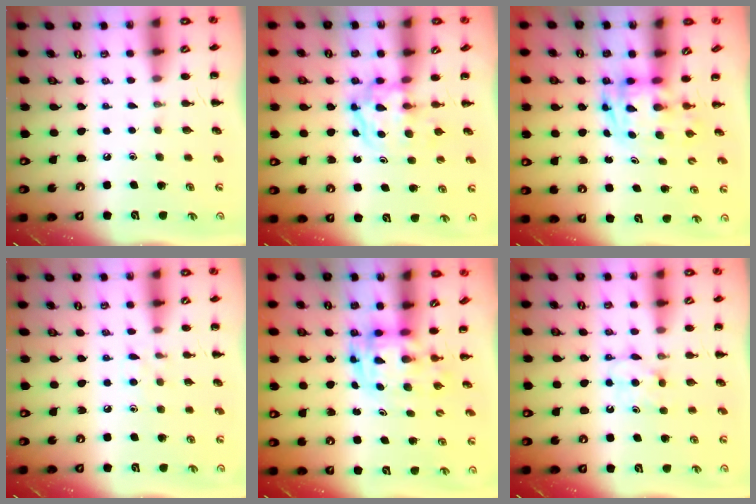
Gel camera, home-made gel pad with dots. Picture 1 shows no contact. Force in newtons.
{"total": 3.9, "press": 3.8, "slide": 0.5}
{"total": 2.7, "press": 2.7, "slide": 0.5}
{"total": 5.3, "press": 4.9, "slide": 2.0}
{"total": 3.0, "press": 3.0, "slide": 0.6}
{"total": 5.5, "press": 5.2, "slide": 1.6}